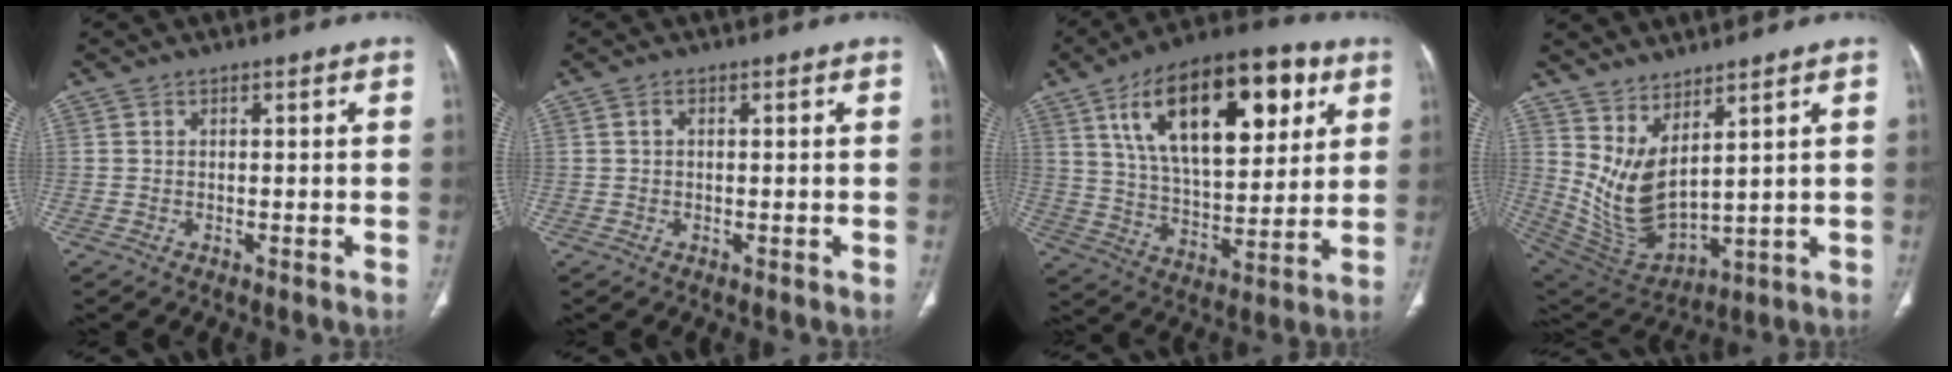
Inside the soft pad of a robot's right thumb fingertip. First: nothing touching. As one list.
[{"total": 0.9, "force": [0.2, 0.6, 0.6], "torque": [-0.012, 0.005, 0.004]}, {"total": 25.8, "force": [10.4, 12.3, 20.2], "torque": [-0.298, -0.016, 0.171]}, {"total": 11.2, "force": [5.1, 4.4, 8.9], "torque": [-0.169, -0.052, 0.129]}]